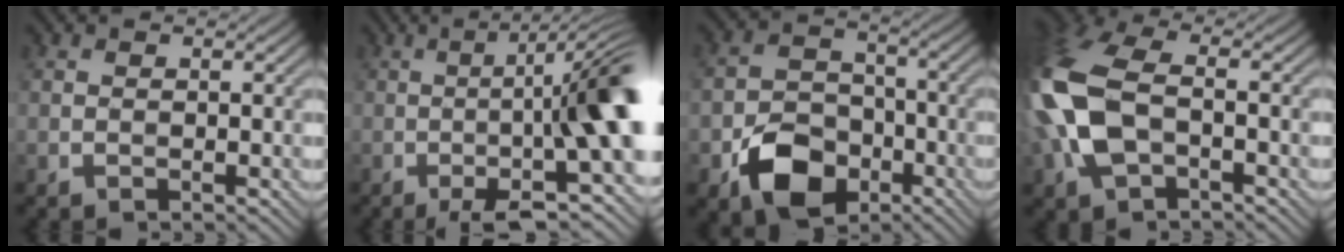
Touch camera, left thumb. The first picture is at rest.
{"total": 15.6, "force": [-3.2, 3.6, 14.8], "torque": [-0.167, 0.013, -0.042]}
{"total": 9.0, "force": [-4.7, 6.0, 4.7], "torque": [-0.092, -0.013, -0.095]}
{"total": 12.9, "force": [-1.7, 7.5, 10.3], "torque": [-0.290, -0.003, -0.036]}